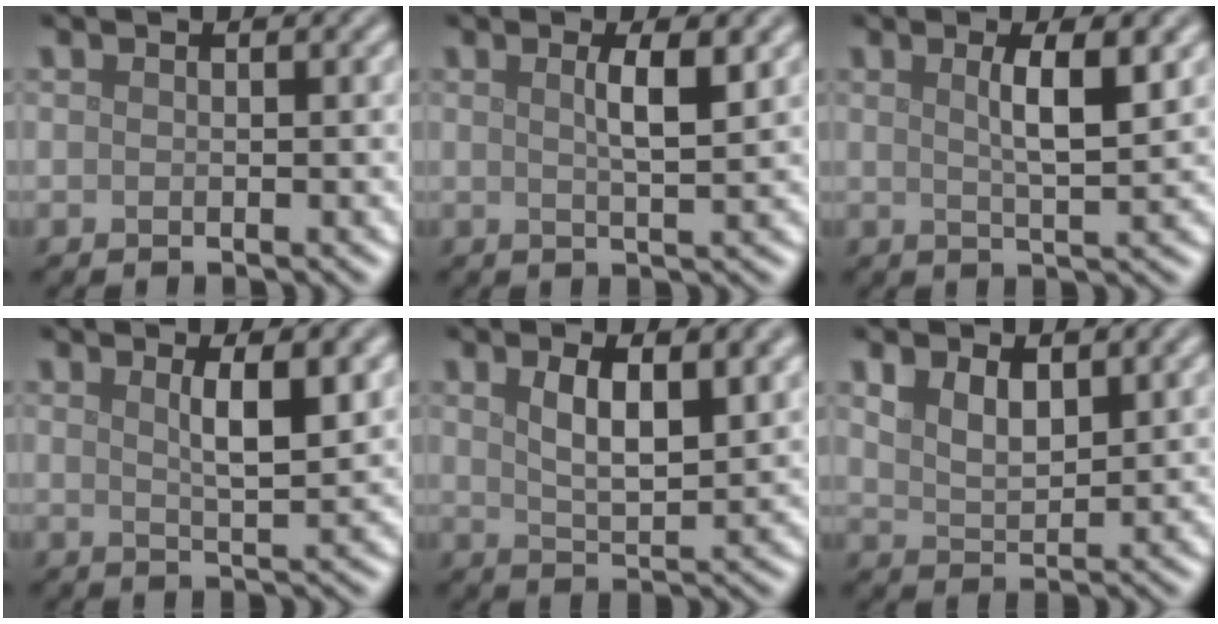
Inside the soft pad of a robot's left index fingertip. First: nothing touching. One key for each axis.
{"total": 3.0, "fx": 1.0, "fy": 0.7, "fz": 2.8, "tx": -0.039, "ty": 0.003, "tz": 0.015}
{"total": 4.0, "fx": 1.3, "fy": 1.0, "fz": 3.6, "tx": -0.052, "ty": 0.002, "tz": 0.021}
{"total": 3.9, "fx": 1.4, "fy": 1.0, "fz": 3.5, "tx": -0.050, "ty": 0.001, "tz": 0.022}
{"total": 5.3, "fx": 2.3, "fy": 1.9, "fz": 4.4, "tx": -0.082, "ty": -0.001, "tz": 0.040}
{"total": 3.1, "fx": 1.8, "fy": 1.5, "fz": 2.1, "tx": -0.045, "ty": -0.004, "tz": 0.038}